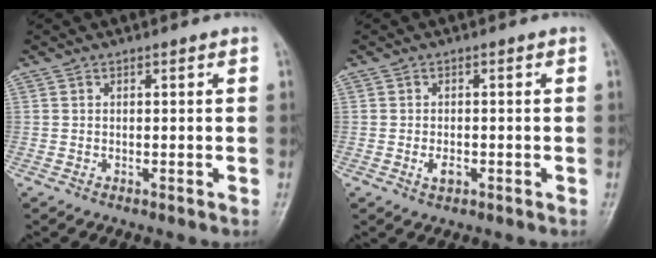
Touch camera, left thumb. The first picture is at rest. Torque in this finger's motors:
{"motor_torque": [-0.07, 0.08, 0.22, 0.21, 0.00]}